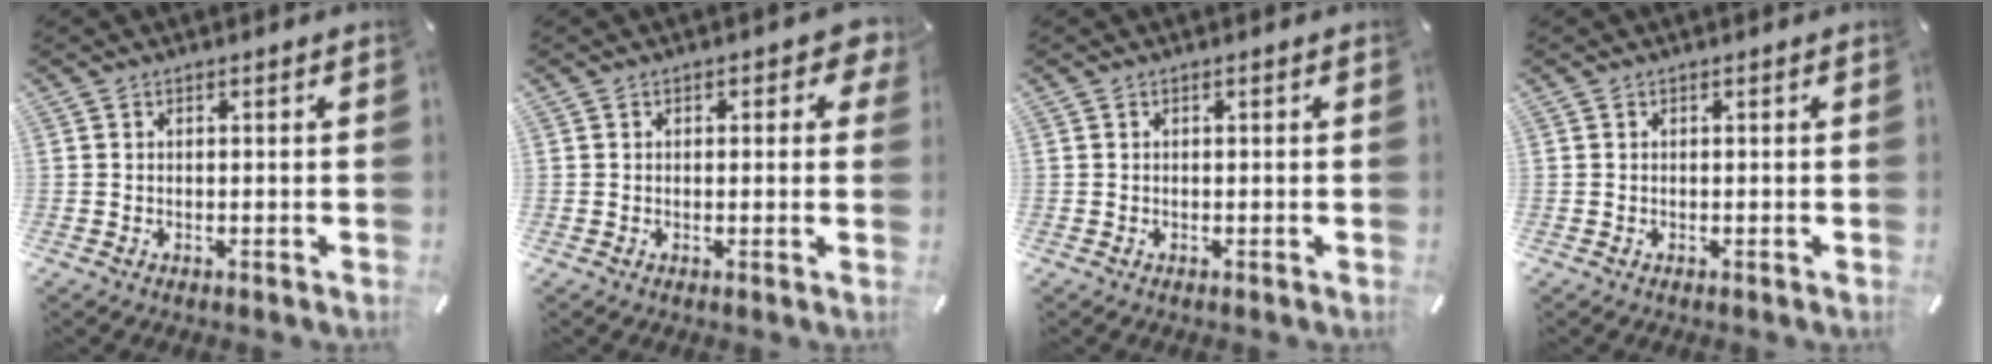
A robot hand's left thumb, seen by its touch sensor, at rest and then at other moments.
{"total": 3.0, "force": [0.9, 2.0, 2.0], "torque": [-0.015, 0.003, 0.010]}
{"total": 0.0}
{"total": 0.0}